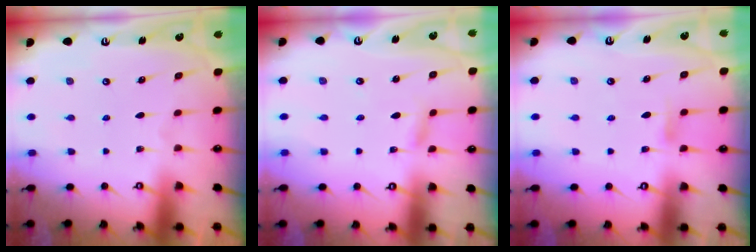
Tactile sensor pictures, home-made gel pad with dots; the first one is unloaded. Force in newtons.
{"total": 3.1, "press": 3.0, "slide": 0.3}
{"total": 4.3, "press": 4.3, "slide": 0.5}